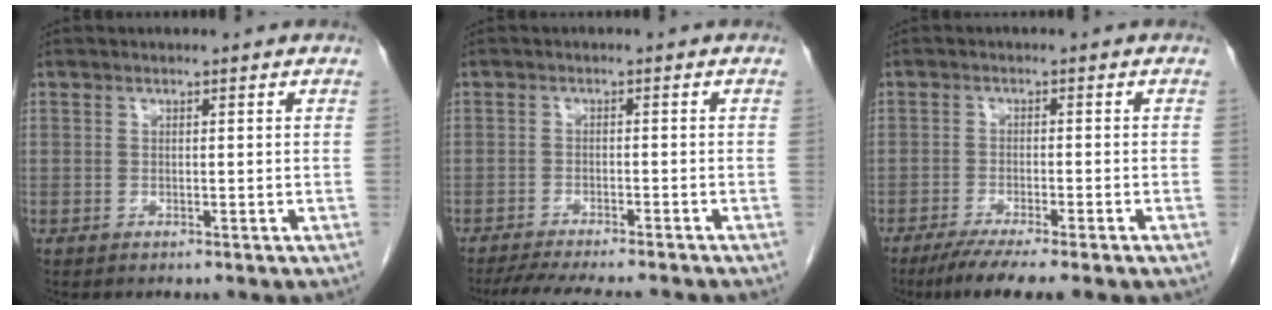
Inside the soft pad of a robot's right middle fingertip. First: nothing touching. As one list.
[{"total": 12.3, "force": [-10.9, 1.5, 5.4], "torque": [-0.078, -0.013, -0.148]}, {"total": 7.9, "force": [-5.9, 0.2, 5.2], "torque": [-0.074, -0.018, -0.089]}]